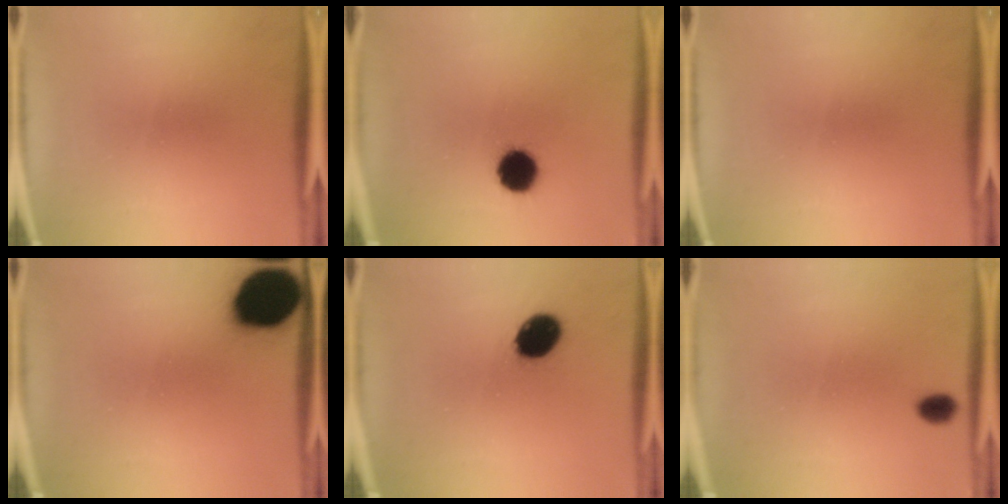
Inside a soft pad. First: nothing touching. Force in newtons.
{"total": 9.0}
{"total": 0.0}
{"total": 19.6}
{"total": 10.0}
{"total": 1.7}